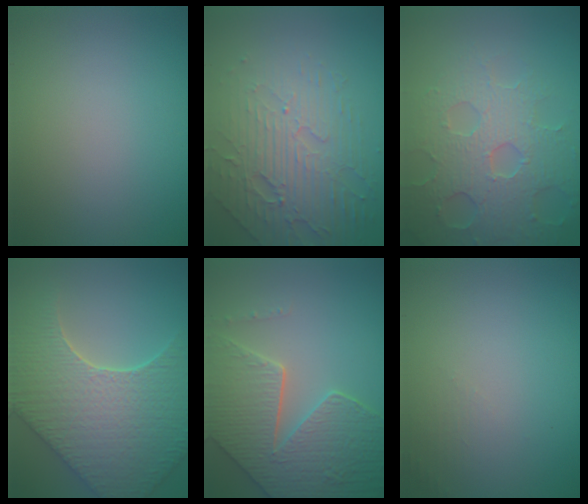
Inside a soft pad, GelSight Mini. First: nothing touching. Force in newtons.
{"total": 5.6, "press": 4.4, "slide": 3.4}
{"total": 6.4, "press": 5.3, "slide": 3.6}
{"total": 8.1, "press": 6.9, "slide": 4.2}
{"total": 8.0, "press": 6.1, "slide": 5.3}
{"total": 1.1, "press": 1.1, "slide": 0.3}